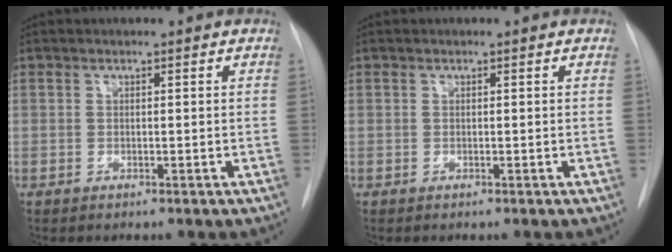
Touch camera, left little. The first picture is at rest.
{"total": 0.0}